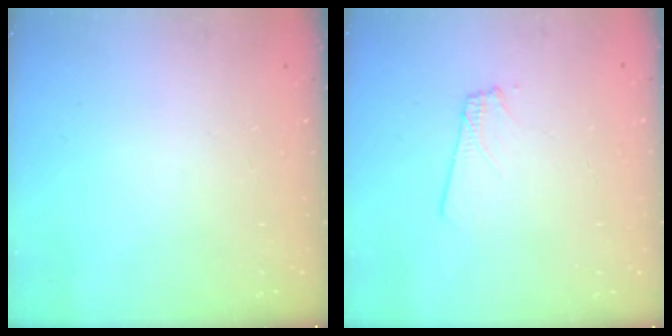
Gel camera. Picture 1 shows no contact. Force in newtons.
{"total": 1.8, "press": 1.8, "slide": 0.1}